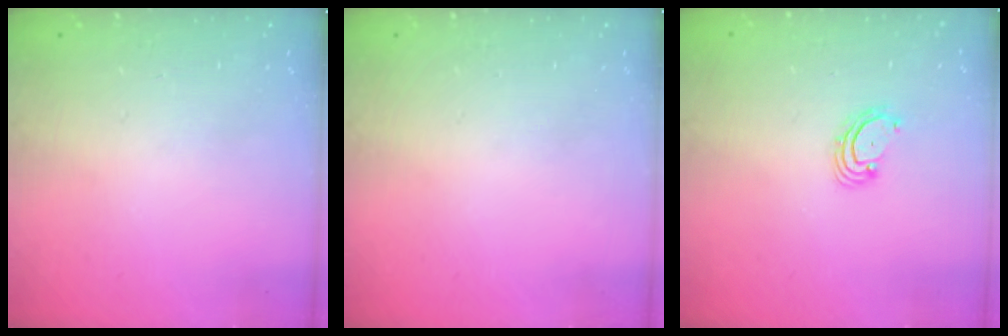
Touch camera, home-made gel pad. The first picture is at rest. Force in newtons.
{"total": 0.0}
{"total": 2.7, "press": 2.7, "slide": 0.3}